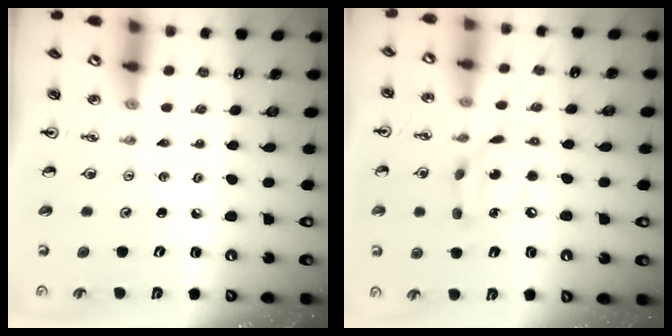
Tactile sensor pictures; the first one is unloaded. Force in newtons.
{"total": 10.7, "press": 10.7, "slide": 0.5}